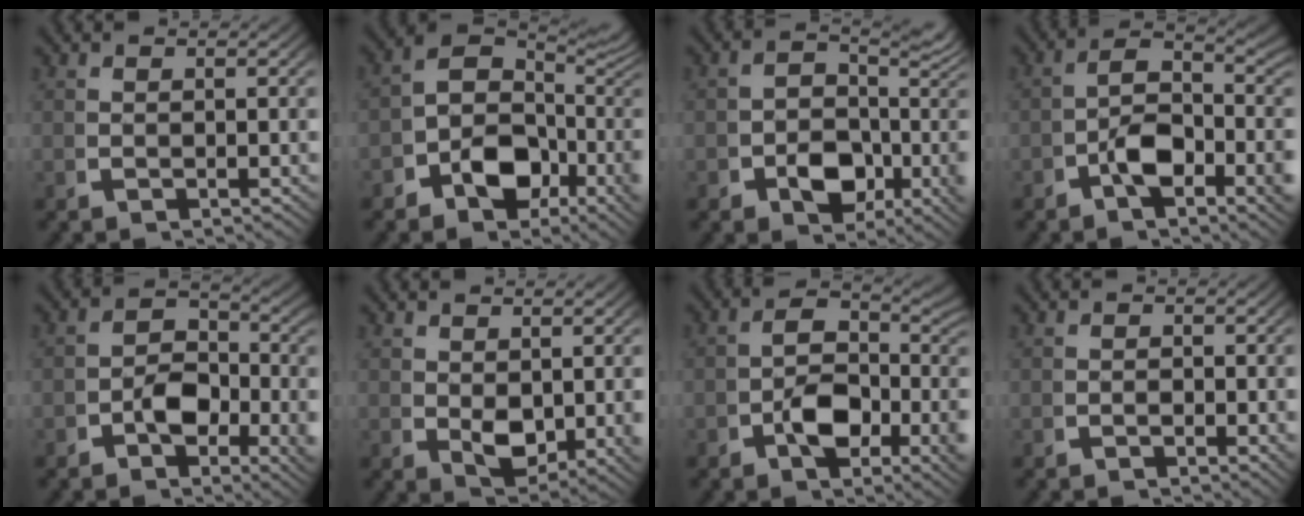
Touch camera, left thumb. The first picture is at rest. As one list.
[{"total": 8.9, "force": [0.2, 6.4, 6.2], "torque": [-0.098, -0.010, -0.008]}, {"total": 6.3, "force": [-0.5, 4.1, 4.7], "torque": [-0.053, -0.011, -0.012]}, {"total": 5.8, "force": [-0.9, 3.3, 4.6], "torque": [-0.089, -0.015, -0.020]}, {"total": 4.7, "force": [-1.0, 3.2, 3.2], "torque": [-0.046, -0.016, -0.018]}, {"total": 3.5, "force": [0.3, 2.2, 2.6], "torque": [-0.047, -0.018, 0.017]}, {"total": 5.7, "force": [-0.7, 3.5, 4.4], "torque": [-0.071, -0.018, -0.016]}, {"total": 1.1, "force": [-0.4, 0.7, 0.7], "torque": [-0.011, 0.000, -0.011]}]